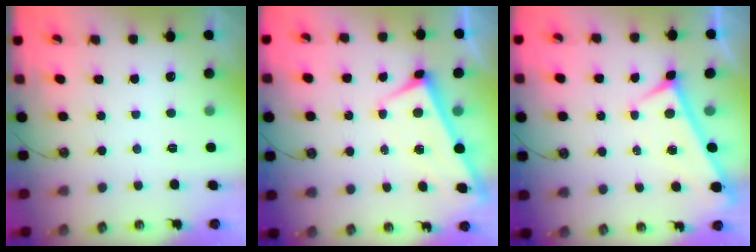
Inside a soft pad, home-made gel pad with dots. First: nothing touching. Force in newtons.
{"total": 1.0, "press": 1.0, "slide": 0.0}
{"total": 0.0}